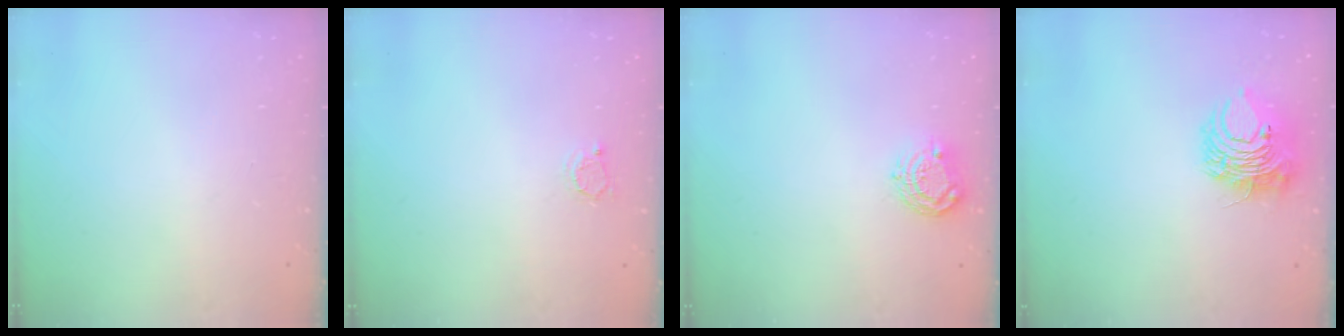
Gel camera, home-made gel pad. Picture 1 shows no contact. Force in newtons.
{"total": 2.0, "press": 2.0, "slide": 0.4}
{"total": 7.4, "press": 7.4, "slide": 0.2}
{"total": 8.9, "press": 8.8, "slide": 1.5}